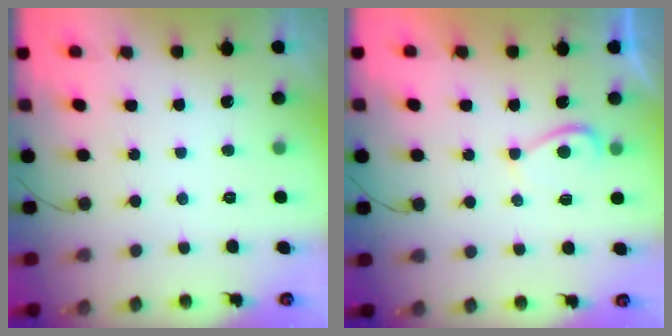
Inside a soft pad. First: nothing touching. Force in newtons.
{"total": 2.3, "press": 2.3, "slide": 0.5}